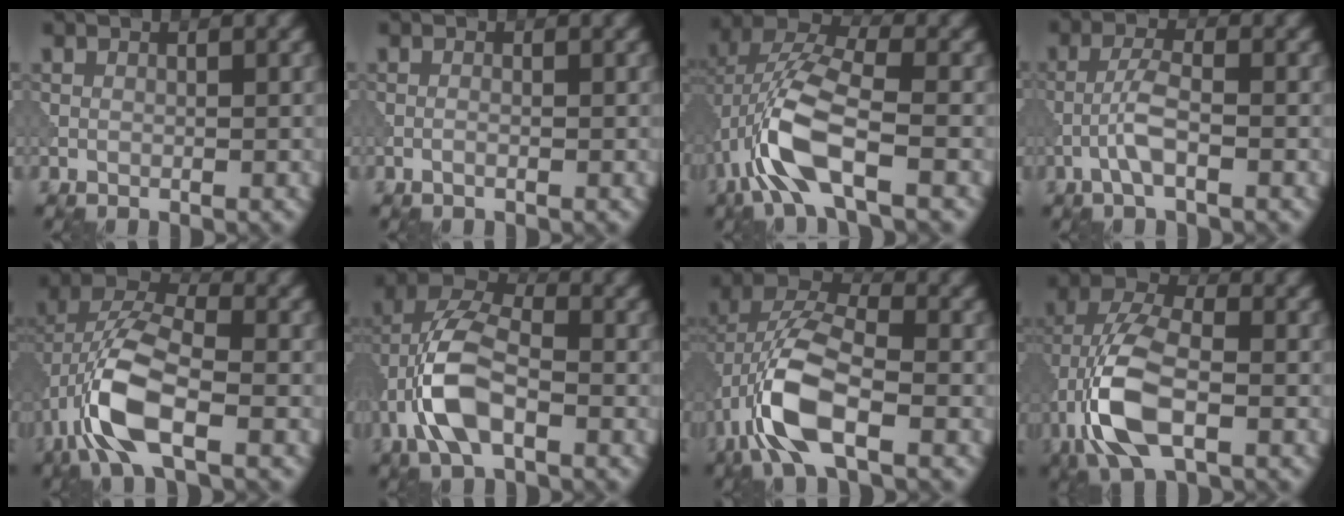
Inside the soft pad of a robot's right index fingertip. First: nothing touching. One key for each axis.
{"total": 0.5, "fx": -0.2, "fy": 0.1, "fz": 0.5, "tx": -0.011, "ty": -0.003, "tz": -0.009}
{"total": 8.3, "fx": -2.8, "fy": 3.2, "fz": 7.2, "tx": -0.165, "ty": 0.011, "tz": -0.064}
{"total": 3.0, "fx": -1.3, "fy": 0.6, "fz": 2.6, "tx": -0.057, "ty": 0.008, "tz": -0.031}
{"total": 8.6, "fx": -3.1, "fy": 3.6, "fz": 7.1, "tx": -0.160, "ty": 0.012, "tz": -0.070}
{"total": 7.1, "fx": -2.2, "fy": 3.6, "fz": 5.7, "tx": -0.124, "ty": 0.015, "tz": -0.048}
{"total": 8.8, "fx": -3.1, "fy": 3.8, "fz": 7.3, "tx": -0.162, "ty": 0.012, "tz": -0.070}
{"total": 8.4, "fx": -2.7, "fy": 4.0, "fz": 6.9, "tx": -0.153, "ty": 0.010, "tz": -0.061}